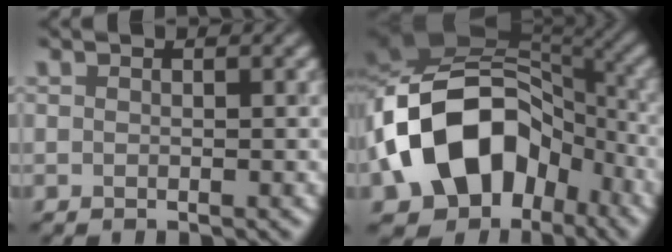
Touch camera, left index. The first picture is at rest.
{"total": 16.2, "force": [-5.0, 11.8, 9.9], "torque": [-0.172, 0.002, -0.096]}